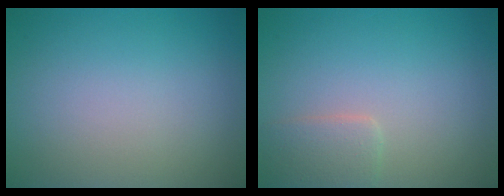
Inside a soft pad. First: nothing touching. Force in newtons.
{"total": 2.1, "press": 2.1, "slide": 0.1}